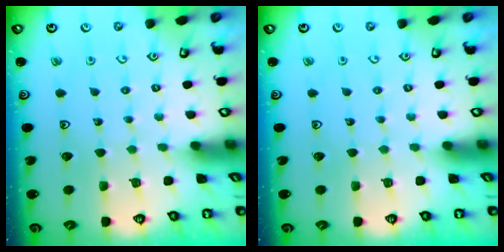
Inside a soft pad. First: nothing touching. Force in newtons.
{"total": 0.0}